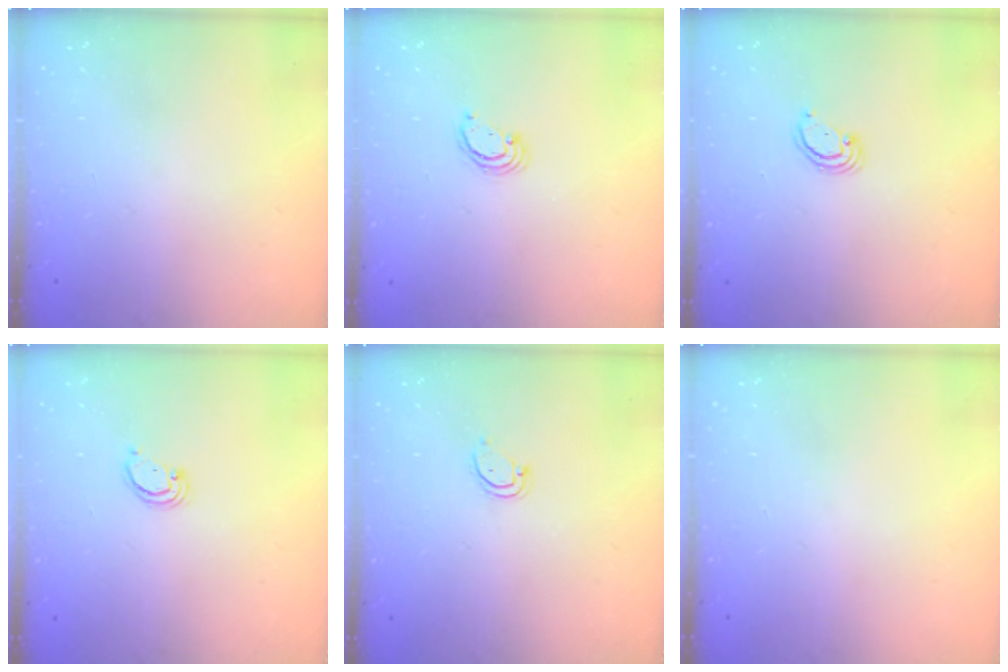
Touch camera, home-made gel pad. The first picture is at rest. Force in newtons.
{"total": 2.6, "press": 2.6, "slide": 0.3}
{"total": 2.4, "press": 2.4, "slide": 0.2}
{"total": 2.4, "press": 2.4, "slide": 0.2}
{"total": 3.5, "press": 3.5, "slide": 0.4}
{"total": 0.0}